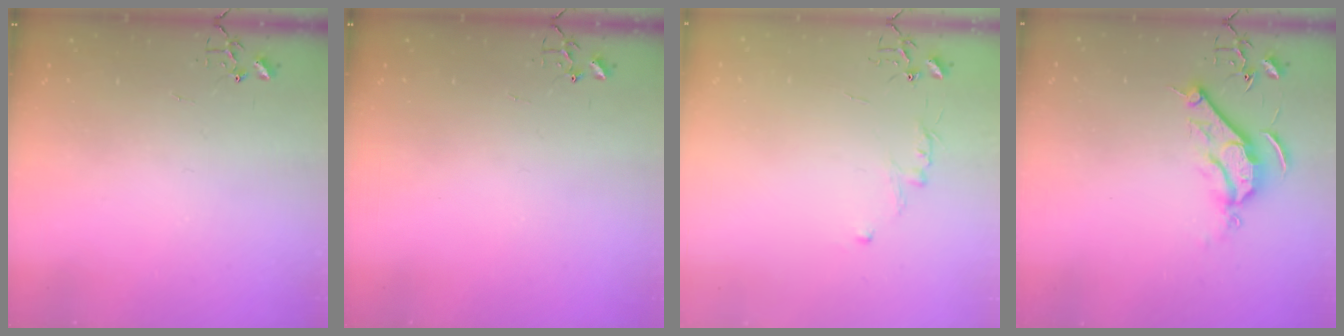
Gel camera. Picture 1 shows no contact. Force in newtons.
{"total": 0.0}
{"total": 5.5, "press": 5.5, "slide": 0.6}
{"total": 9.1, "press": 9.1, "slide": 0.1}